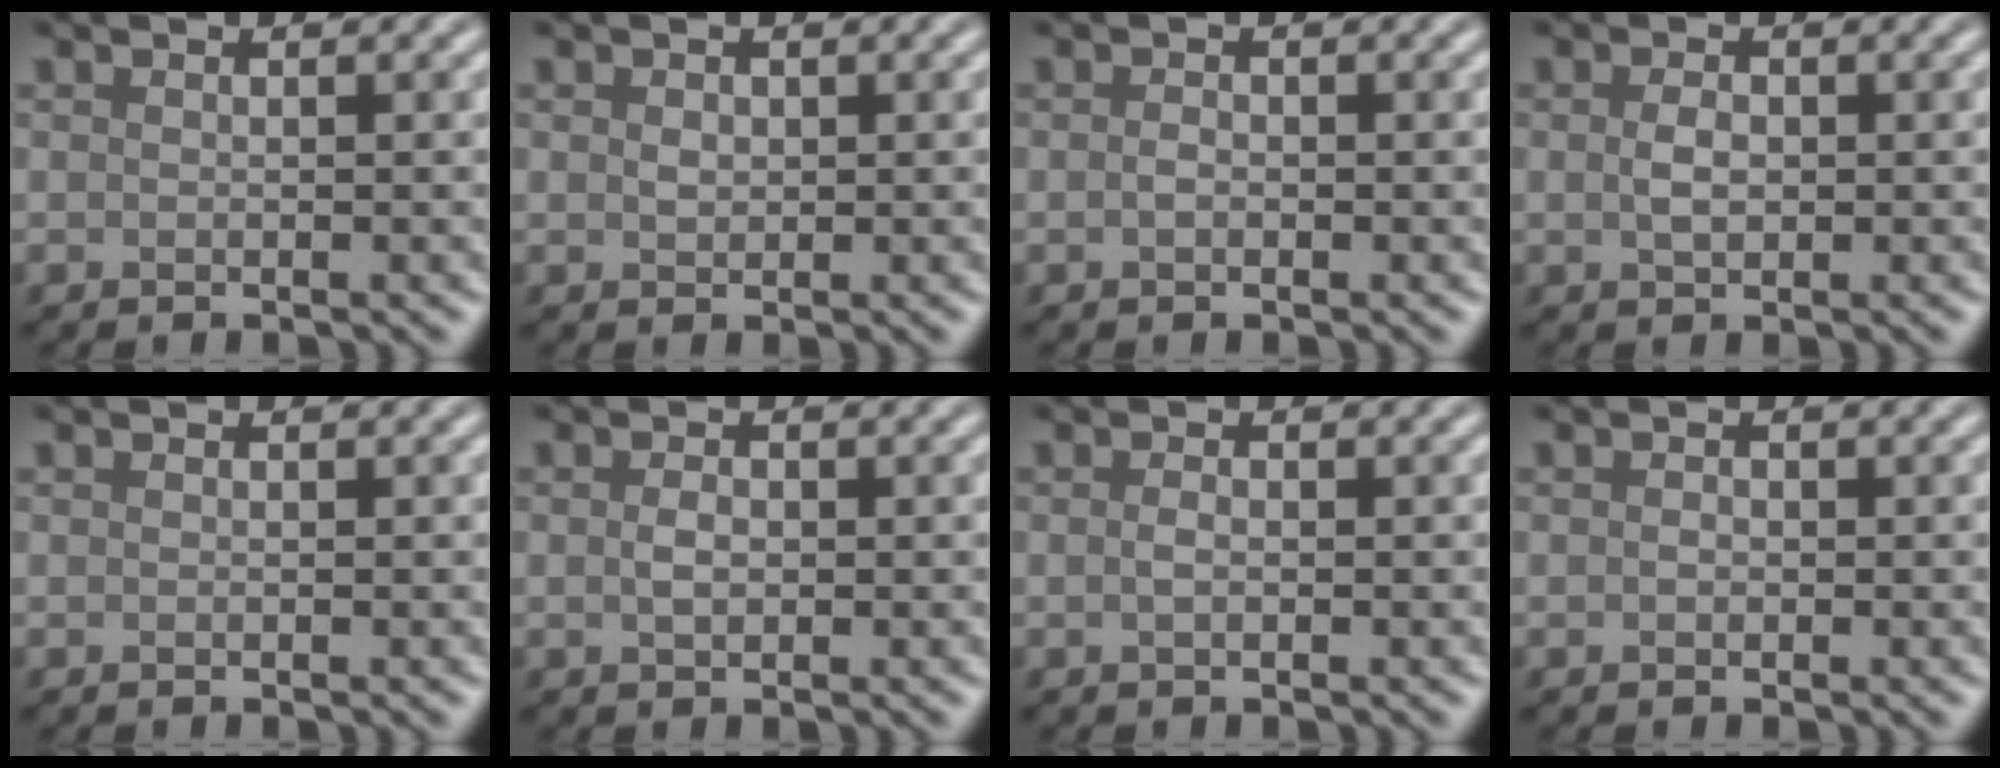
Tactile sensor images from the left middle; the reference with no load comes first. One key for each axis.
{"total": 0.9, "fx": 0.2, "fy": 0.7, "fz": 0.5, "tx": -0.013, "ty": -0.001, "tz": 0.004}
{"total": 0.7, "fx": -0.2, "fy": 0.5, "fz": 0.5, "tx": -0.014, "ty": 0.001, "tz": -0.005}
{"total": 1.7, "fx": 0.1, "fy": 1.1, "fz": 1.3, "tx": -0.030, "ty": 0.000, "tz": 0.002}
{"total": 0.0}
{"total": 1.3, "fx": 0.0, "fy": 0.8, "fz": 1.0, "tx": -0.022, "ty": 0.000, "tz": -0.001}
{"total": 0.8, "fx": -0.1, "fy": 0.4, "fz": 0.7, "tx": -0.019, "ty": 0.000, "tz": -0.003}
{"total": 0.5, "fx": -0.1, "fy": 0.4, "fz": 0.3, "tx": -0.008, "ty": 0.000, "tz": -0.003}